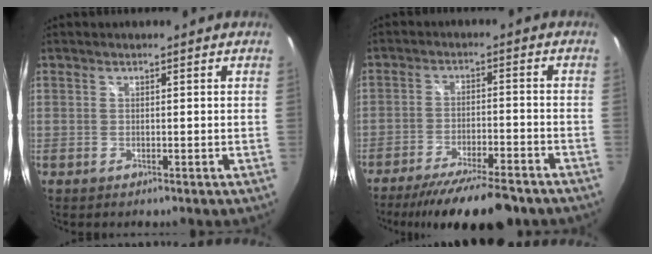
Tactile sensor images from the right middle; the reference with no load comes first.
{"total": 15.5, "force": [-12.8, 3.0, 8.1], "torque": [-0.158, -0.028, -0.195]}